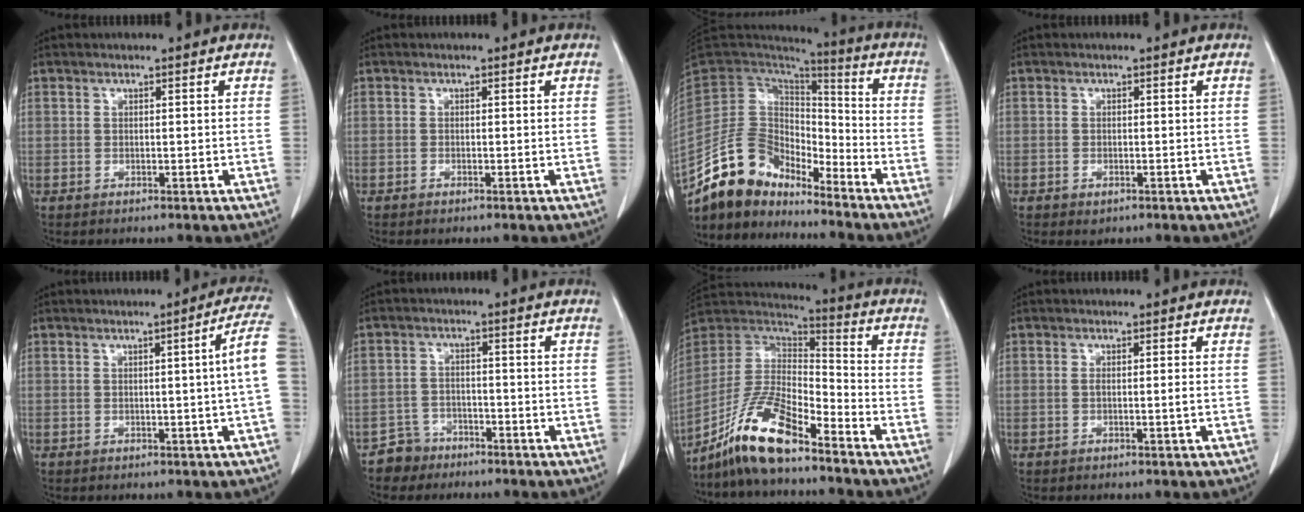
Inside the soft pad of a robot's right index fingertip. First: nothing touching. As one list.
[{"total": 0.0}, {"total": 13.7, "force": [-11.8, 5.8, 3.8], "torque": [-0.073, 0.046, -0.223]}, {"total": 1.0, "force": [-0.6, 0.6, 0.5], "torque": [-0.010, -0.001, -0.003]}, {"total": 5.6, "force": [0.2, -1.1, 5.5], "torque": [-0.061, 0.004, 0.000]}, {"total": 3.9, "force": [-3.0, 2.5, -0.6], "torque": [0.011, 0.010, -0.054]}, {"total": 13.8, "force": [-9.9, 2.9, 9.2], "torque": [-0.190, 0.007, -0.186]}, {"total": 0.9, "force": [-0.2, -0.2, 0.8], "torque": [-0.016, -0.001, -0.002]}]